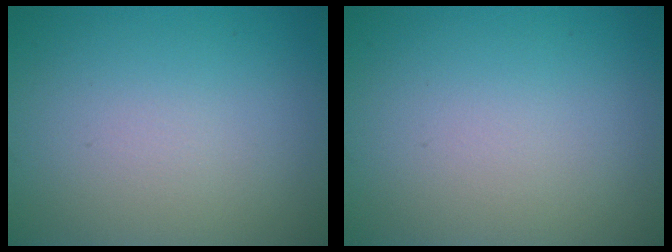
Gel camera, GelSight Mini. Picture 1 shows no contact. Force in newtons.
{"total": 0.0}